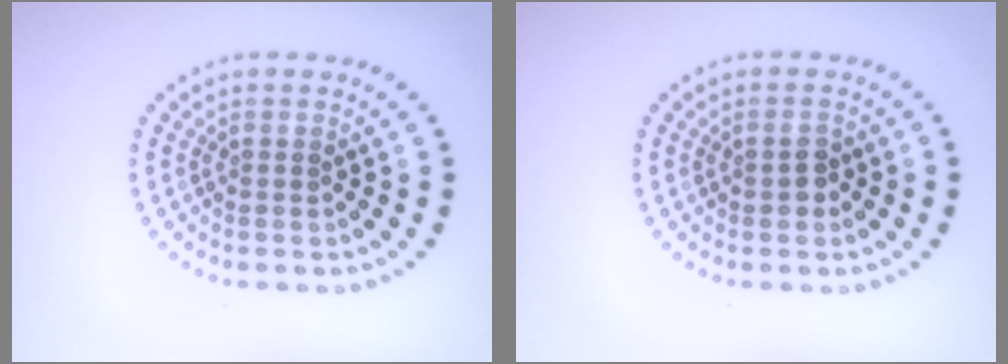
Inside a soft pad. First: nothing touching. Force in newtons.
{"total": 1.4, "press": 1.4, "slide": 0.1}